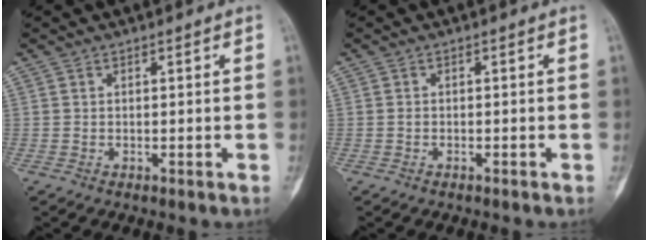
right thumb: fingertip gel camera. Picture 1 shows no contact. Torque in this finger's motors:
{"motor_torque": [0.04, -0.04, -0.10, -0.04, -0.02]}